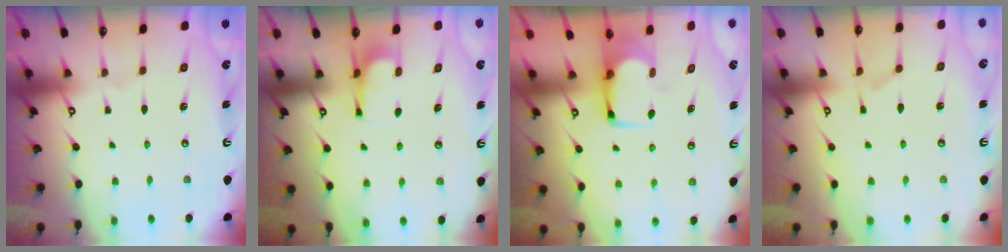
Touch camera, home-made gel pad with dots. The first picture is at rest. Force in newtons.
{"total": 4.1, "press": 4.1, "slide": 0.3}
{"total": 2.2, "press": 2.2, "slide": 0.2}
{"total": 3.6, "press": 3.5, "slide": 1.1}